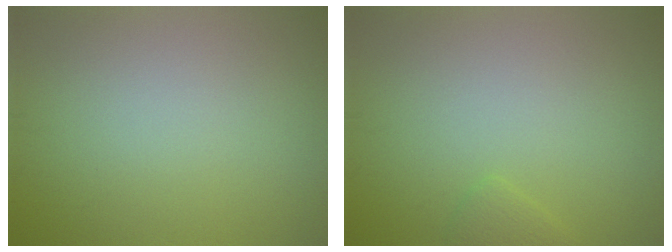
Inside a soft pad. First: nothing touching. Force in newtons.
{"total": 1.0, "press": 1.0, "slide": 0.2}